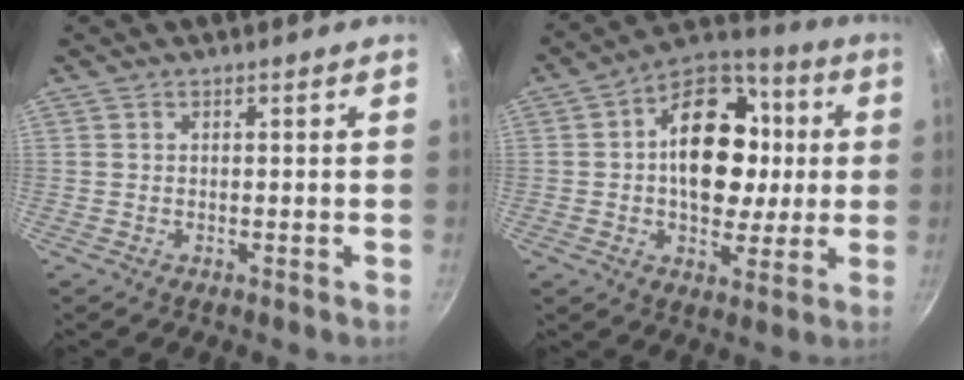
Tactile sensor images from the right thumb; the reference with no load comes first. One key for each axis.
{"total": 19.1, "fx": 1.4, "fy": 13.6, "fz": 13.2, "tx": -0.157, "ty": 0.024, "tz": 0.012}